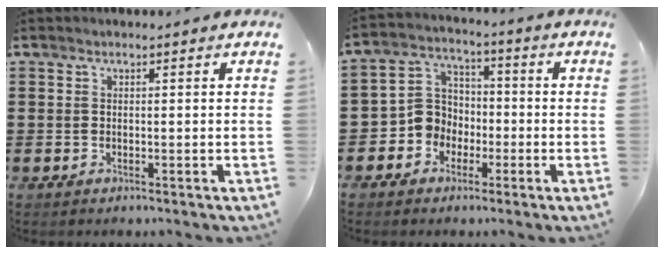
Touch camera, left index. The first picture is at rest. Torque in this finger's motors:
{"motor_torque": [0.66, 0.66, 0.44, 0.02]}